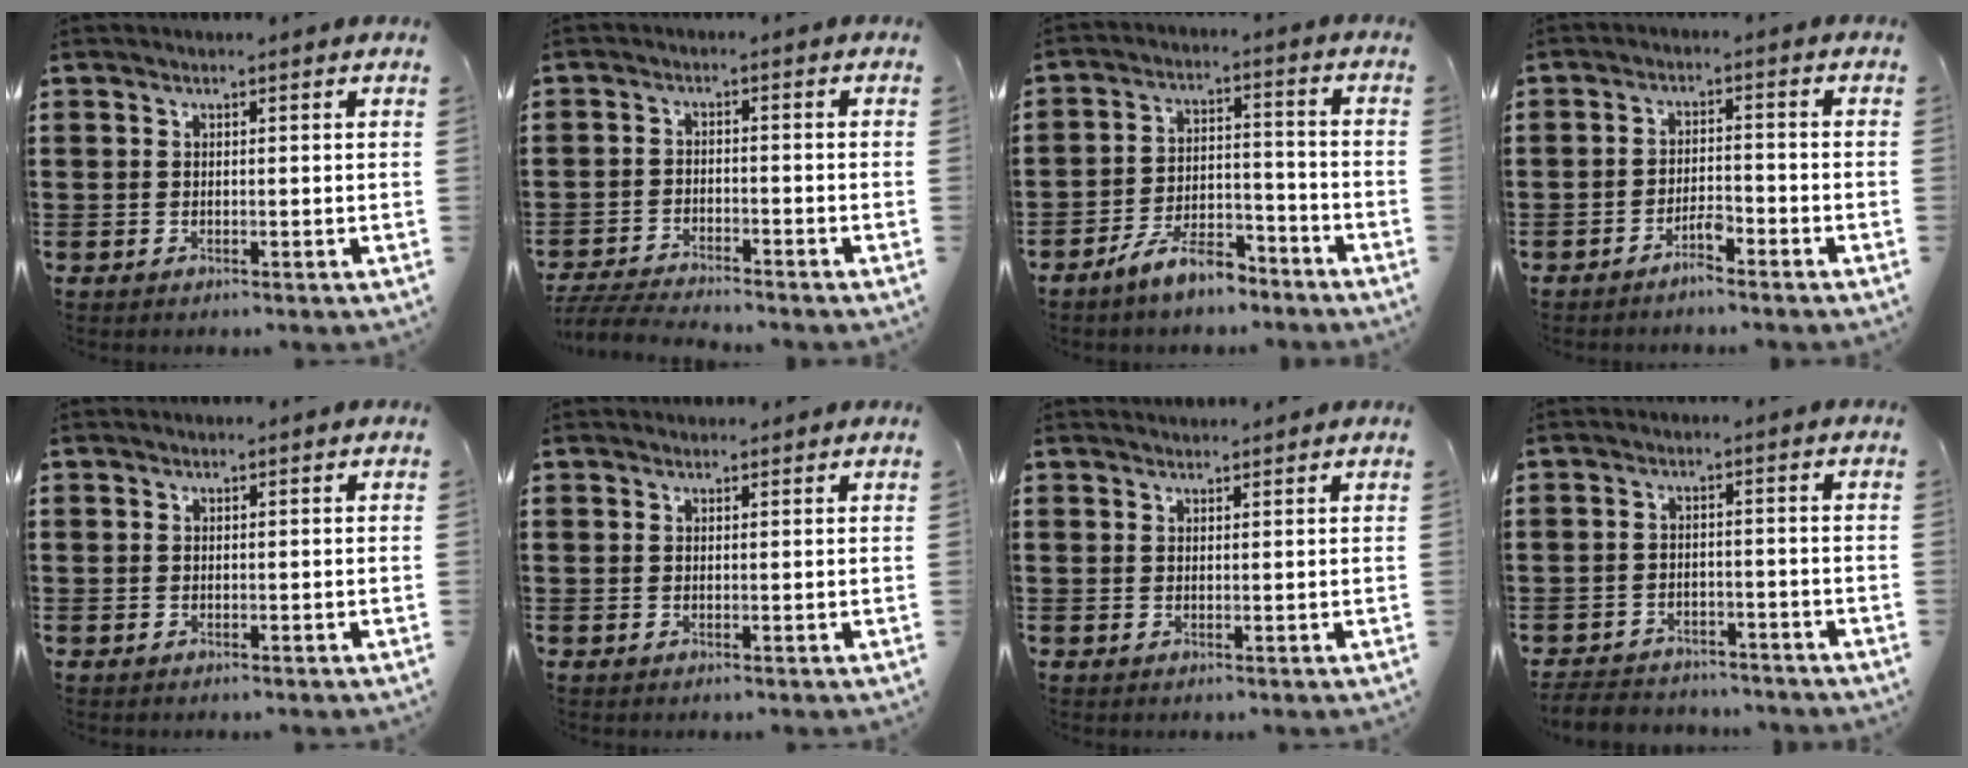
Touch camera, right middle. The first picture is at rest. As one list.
[{"total": 4.7, "force": [-4.6, 0.4, 0.9], "torque": [-0.027, -0.004, -0.096]}, {"total": 7.8, "force": [-6.7, 2.1, 3.3], "torque": [-0.065, 0.009, -0.128]}, {"total": 3.0, "force": [-2.5, 0.3, 1.6], "torque": [-0.033, 0.005, -0.048]}, {"total": 0.0}, {"total": 0.5, "force": [0.5, 0.3, 0.0], "torque": [0.006, -0.003, 0.007]}, {"total": 0.8, "force": [0.8, 0.1, 0.0], "torque": [-0.002, -0.001, 0.016]}, {"total": 3.7, "force": [-3.6, 0.7, -0.1], "torque": [-0.003, 0.001, -0.078]}]